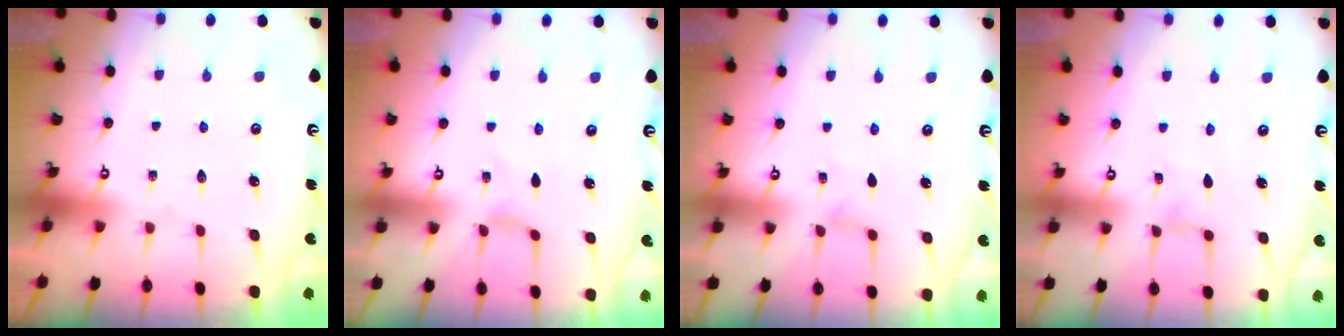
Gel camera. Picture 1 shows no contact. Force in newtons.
{"total": 0.0}
{"total": 0.8, "press": 0.8, "slide": 0.3}
{"total": 0.0}